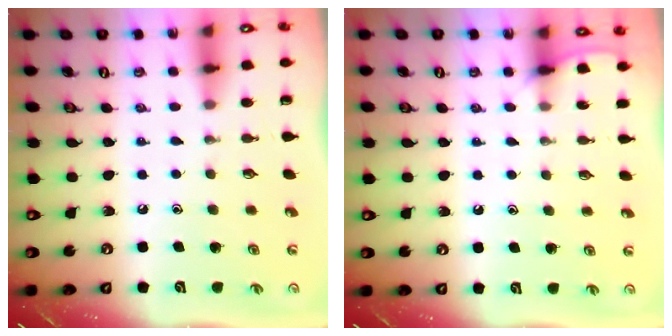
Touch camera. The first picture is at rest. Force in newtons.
{"total": 4.0, "press": 3.9, "slide": 0.5}